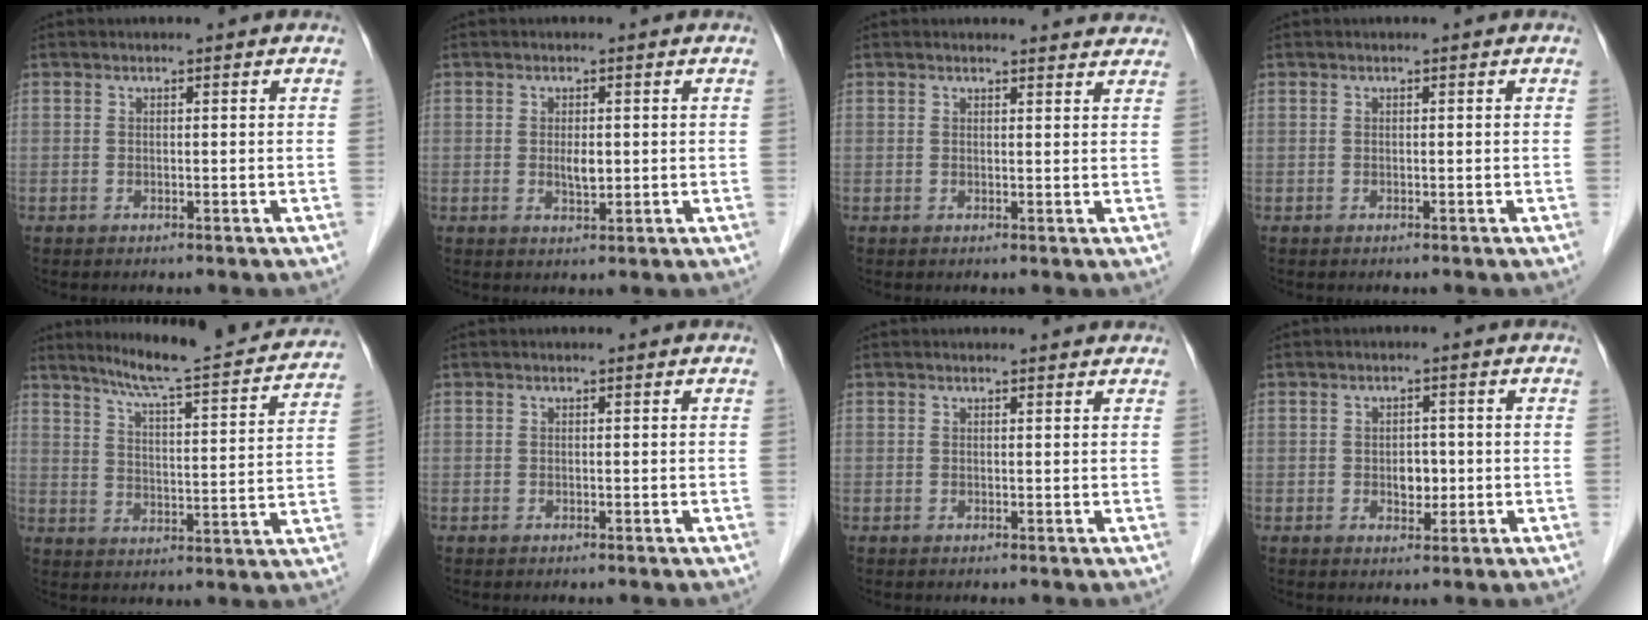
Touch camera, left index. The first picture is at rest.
{"total": 2.2, "force": [0.1, 0.9, 2.0], "torque": [-0.037, -0.002, 0.002]}
{"total": 4.5, "force": [4.5, 0.8, 0.3], "torque": [0.000, -0.004, 0.033]}
{"total": 0.0}
{"total": 19.5, "force": [17.7, 1.1, 8.2], "torque": [-0.121, -0.022, 0.231]}
{"total": 0.0}
{"total": 1.9, "force": [1.9, 0.2, 0.2], "torque": [-0.011, 0.003, 0.018]}
{"total": 2.8, "force": [-0.3, 1.9, 2.0], "torque": [-0.026, 0.003, -0.001]}